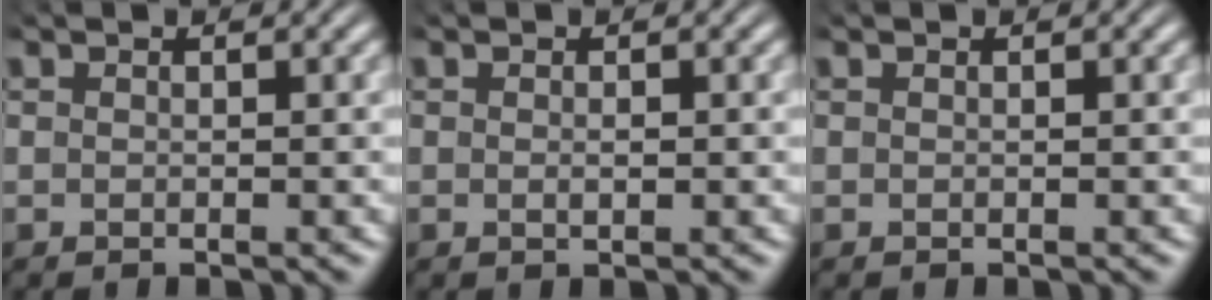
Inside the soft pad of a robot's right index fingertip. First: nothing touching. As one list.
[{"total": 0.7, "force": [0.1, 0.5, 0.5], "torque": [-0.009, 0.000, -0.001]}, {"total": 0.0}]